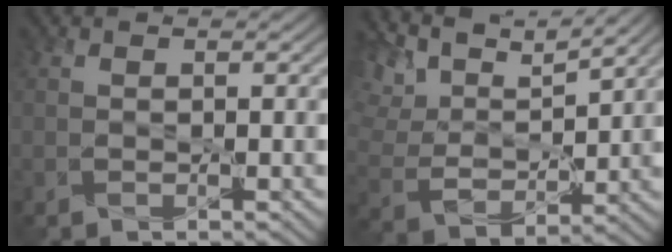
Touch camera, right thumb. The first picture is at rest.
{"total": 9.8, "force": [7.6, 3.1, 5.3], "torque": [-0.138, 0.009, 0.133]}